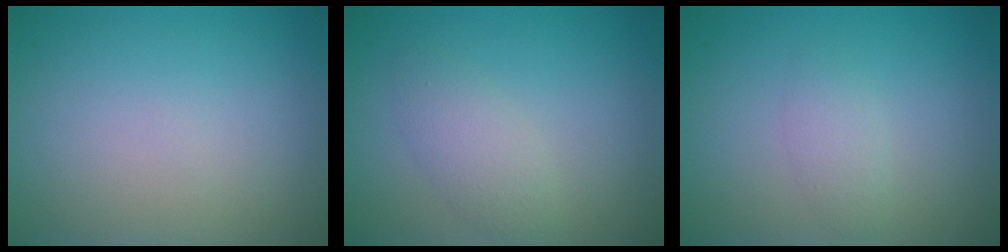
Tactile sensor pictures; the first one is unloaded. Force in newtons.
{"total": 2.4, "press": 2.4, "slide": 0.0}
{"total": 1.4, "press": 1.4, "slide": 0.0}